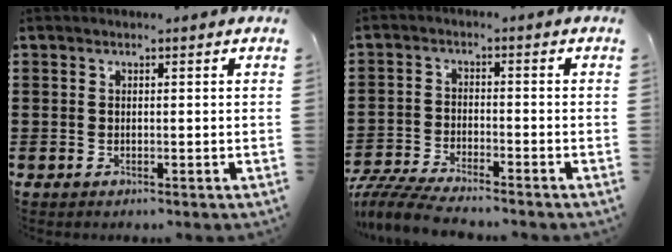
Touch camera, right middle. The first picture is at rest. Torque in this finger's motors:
{"motor_torque": [0.40, -0.05, 0.38, 0.13]}